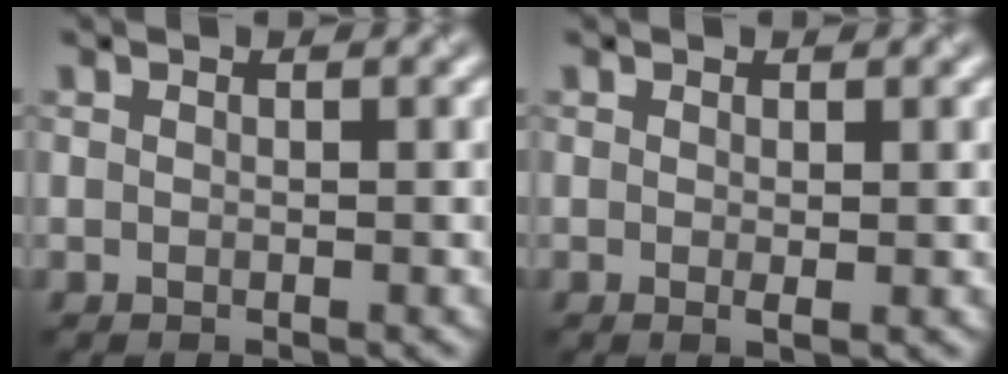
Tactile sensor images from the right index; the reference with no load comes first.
{"total": 0.7, "force": [0.1, 0.1, 0.7], "torque": [-0.009, -0.004, 0.000]}